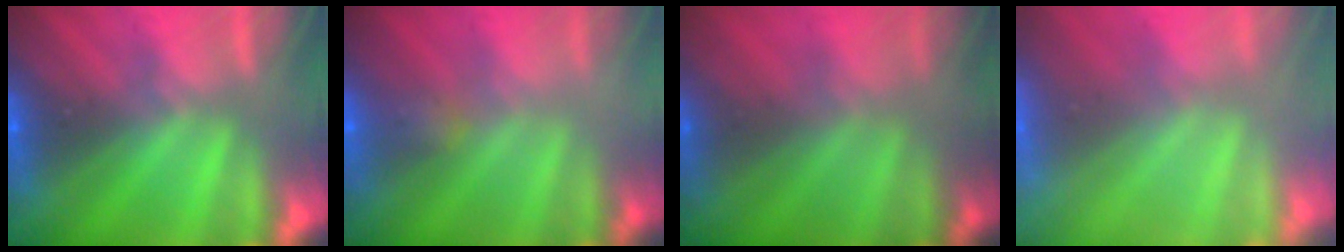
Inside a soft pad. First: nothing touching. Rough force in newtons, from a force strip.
{"total": 2.2}
{"total": 7.5}
{"total": 8.1}